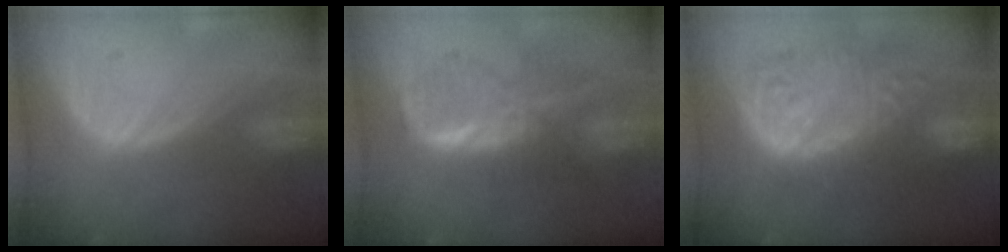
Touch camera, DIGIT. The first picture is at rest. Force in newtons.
{"total": 6.7, "press": 6.7, "slide": 0.2}
{"total": 13.3, "press": 13.2, "slide": 1.3}